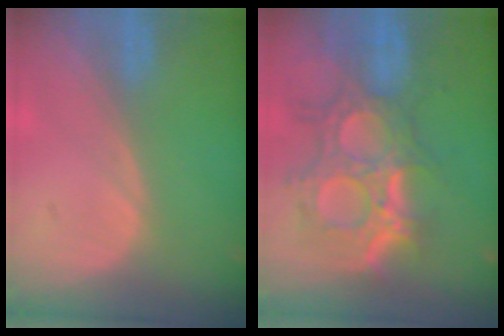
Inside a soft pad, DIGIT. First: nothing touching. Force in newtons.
{"total": 11.9, "press": 10.7, "slide": 5.3}